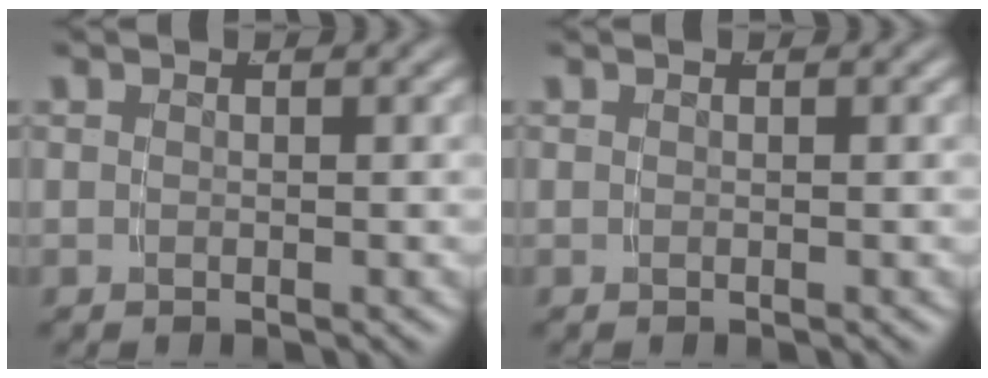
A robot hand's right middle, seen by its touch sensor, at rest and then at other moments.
{"total": 0.0}